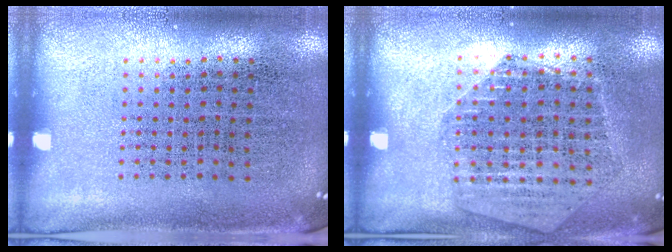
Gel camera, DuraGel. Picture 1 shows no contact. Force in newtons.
{"total": 1.6, "press": 1.6, "slide": 0.2}